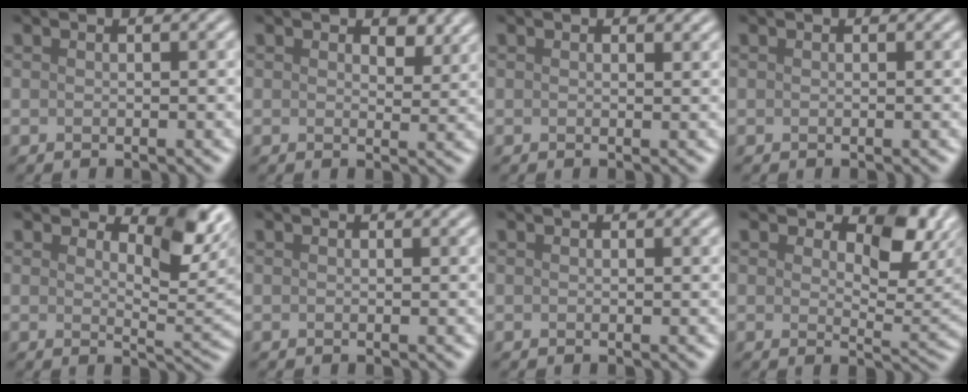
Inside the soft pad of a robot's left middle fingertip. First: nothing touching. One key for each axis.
{"total": 1.9, "fx": 1.2, "fy": 1.0, "fz": 1.1, "tx": -0.019, "ty": -0.007, "tz": 0.017}
{"total": 0.6, "fx": 0.5, "fy": 0.2, "fz": 0.2, "tx": -0.001, "ty": -0.003, "tz": 0.007}
{"total": 0.0}
{"total": 4.7, "fx": 2.6, "fy": 1.9, "fz": 3.4, "tx": -0.049, "ty": -0.004, "tz": 0.032}
{"total": 0.0}
{"total": 0.0}
{"total": 6.0, "fx": 2.6, "fy": 3.1, "fz": 4.5, "tx": -0.059, "ty": -0.004, "tz": 0.033}